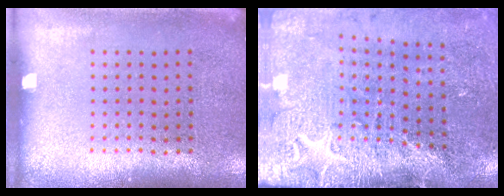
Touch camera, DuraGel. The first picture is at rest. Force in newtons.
{"total": 3.4, "press": 3.3, "slide": 0.6}